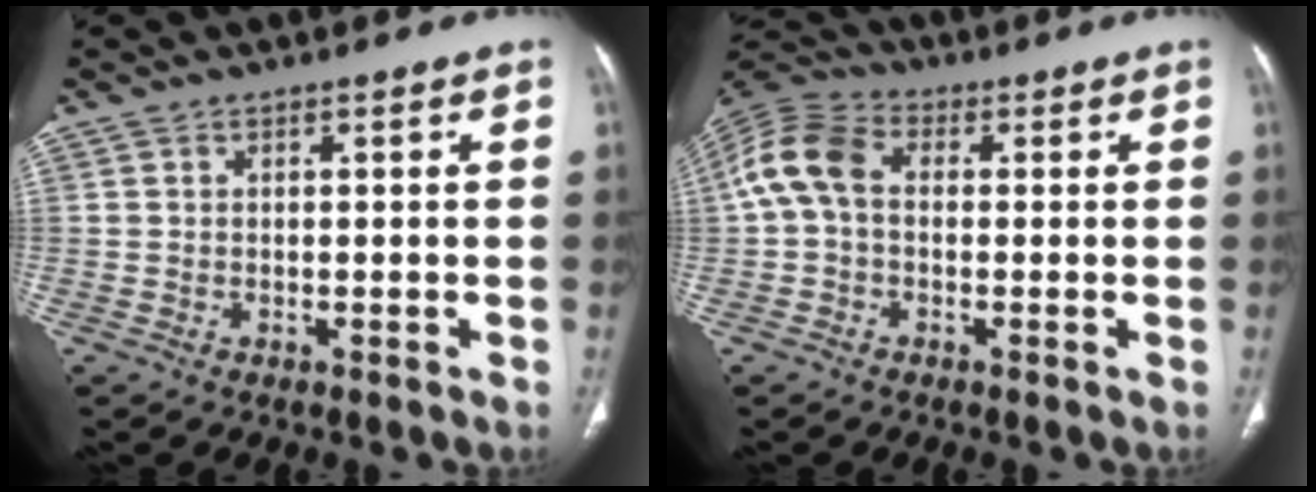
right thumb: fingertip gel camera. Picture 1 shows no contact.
{"total": 9.2, "force": [0.4, 6.3, 6.7], "torque": [-0.139, 0.026, -0.005]}